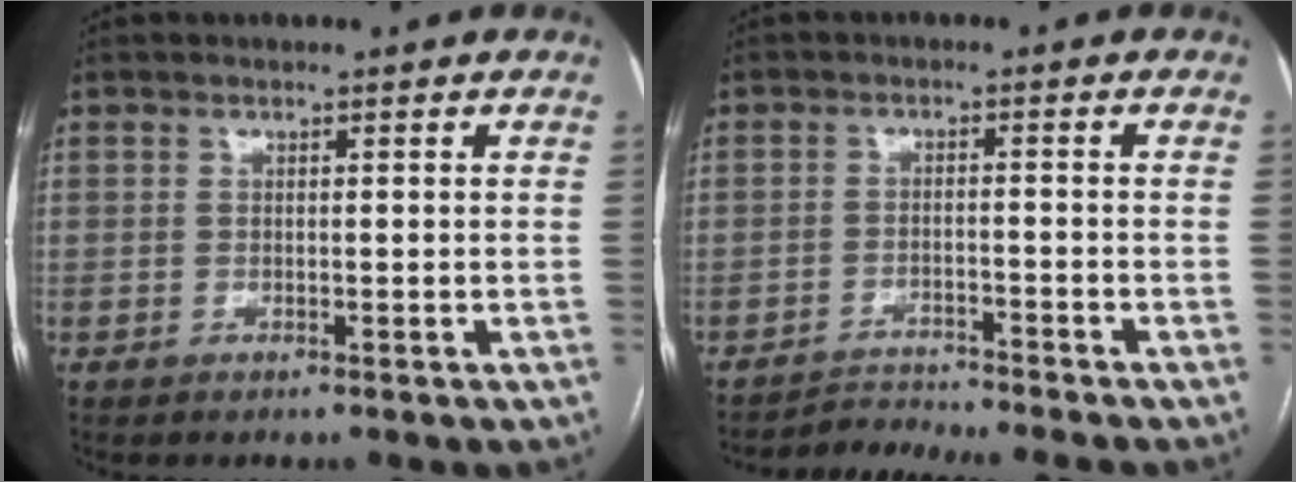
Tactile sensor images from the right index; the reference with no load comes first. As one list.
[{"total": 4.8, "force": [-4.5, -1.6, -0.2], "torque": [0.000, -0.009, -0.075]}]